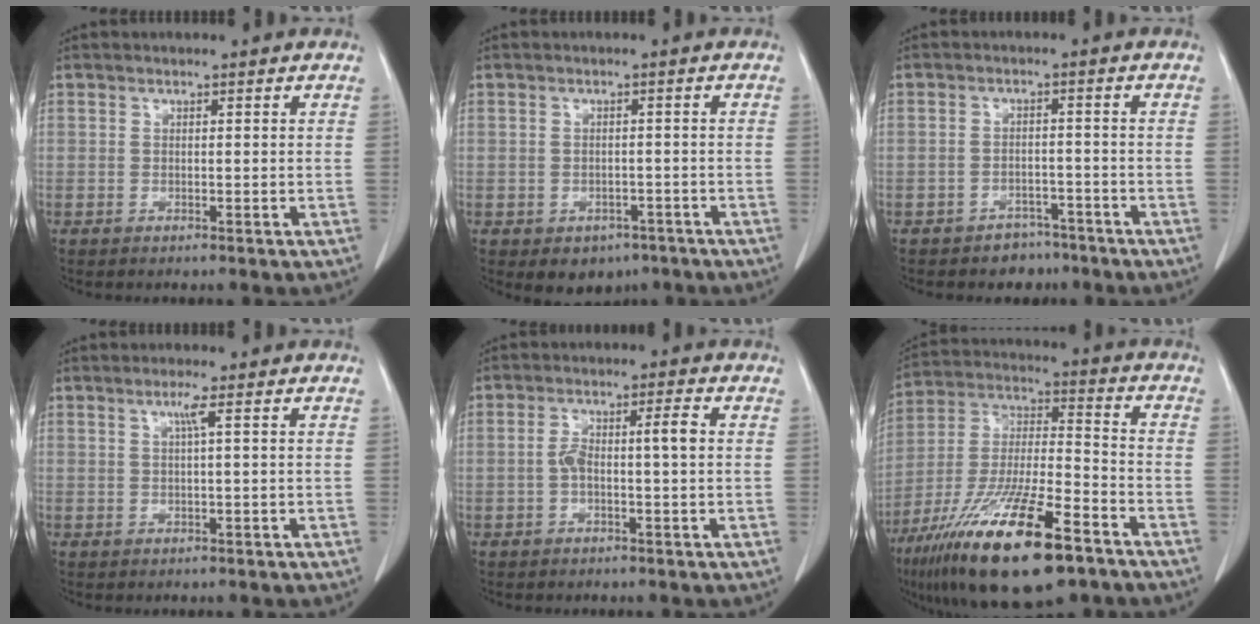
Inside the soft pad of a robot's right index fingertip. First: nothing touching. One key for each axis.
{"total": 4.4, "fx": -2.7, "fy": 3.2, "fz": 1.4, "tx": -0.009, "ty": 0.006, "tz": -0.026}
{"total": 4.1, "fx": -3.1, "fy": 2.6, "fz": 0.4, "tx": -0.007, "ty": 0.012, "tz": -0.041}
{"total": 1.6, "fx": 0.4, "fy": -0.3, "fz": 1.5, "tx": -0.028, "ty": 0.002, "tz": 0.007}
{"total": 4.8, "fx": -0.3, "fy": 0.8, "fz": 4.7, "tx": -0.095, "ty": 0.024, "tz": 0.000}
{"total": 22.7, "fx": -13.8, "fy": 4.6, "fz": 17.4, "tx": -0.329, "ty": -0.034, "tz": -0.242}